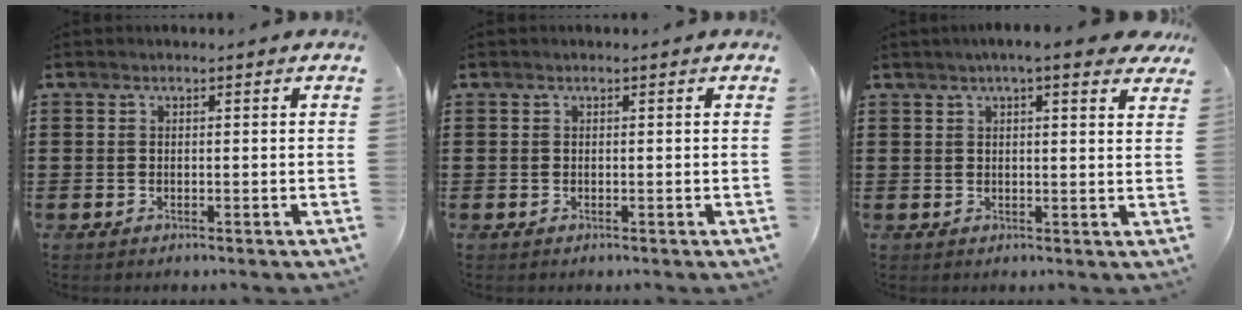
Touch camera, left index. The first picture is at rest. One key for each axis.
{"total": 0.0}
{"total": 4.2, "fx": 3.2, "fy": 0.2, "fz": 2.7, "tx": -0.054, "ty": -0.001, "tz": 0.055}